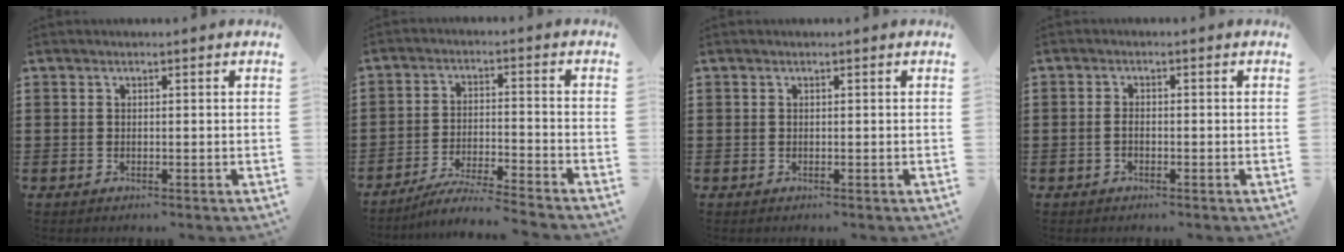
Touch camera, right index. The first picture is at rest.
{"total": 5.2, "force": [-4.9, -0.4, 1.6], "torque": [-0.042, -0.014, -0.100]}
{"total": 0.0}
{"total": 1.4, "force": [-0.5, 0.6, 1.1], "torque": [-0.024, -0.002, -0.009]}